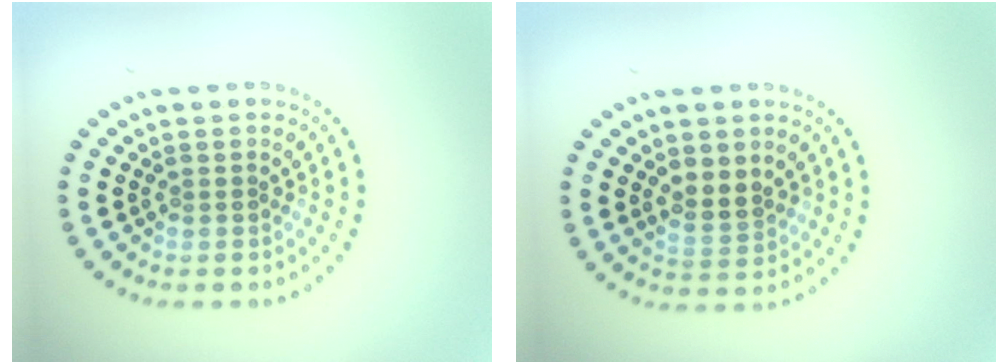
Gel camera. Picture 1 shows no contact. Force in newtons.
{"total": 2.4, "press": 2.3, "slide": 0.7}